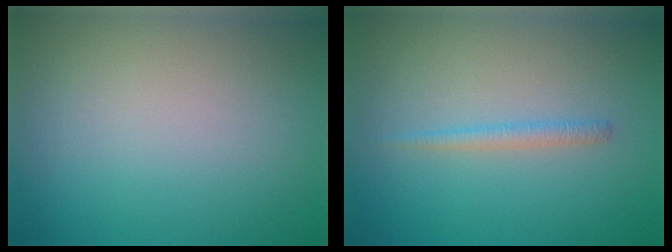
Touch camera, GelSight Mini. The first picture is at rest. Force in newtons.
{"total": 1.1, "press": 1.1, "slide": 0.1}